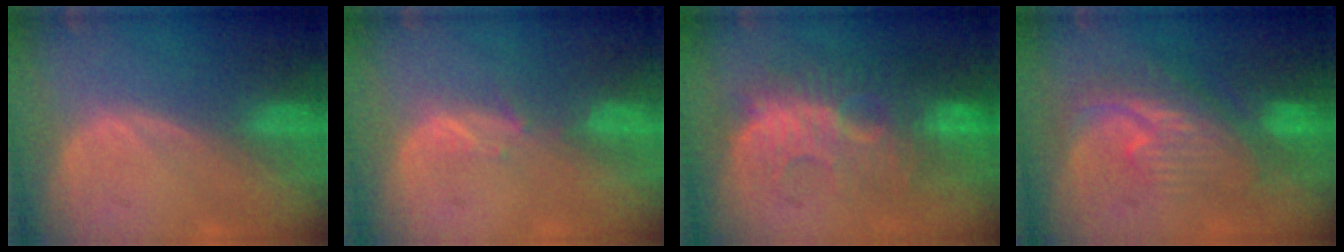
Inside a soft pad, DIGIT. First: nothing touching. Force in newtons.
{"total": 1.7, "press": 1.5, "slide": 0.8}
{"total": 9.7, "press": 9.4, "slide": 2.5}
{"total": 8.0, "press": 7.8, "slide": 1.9}